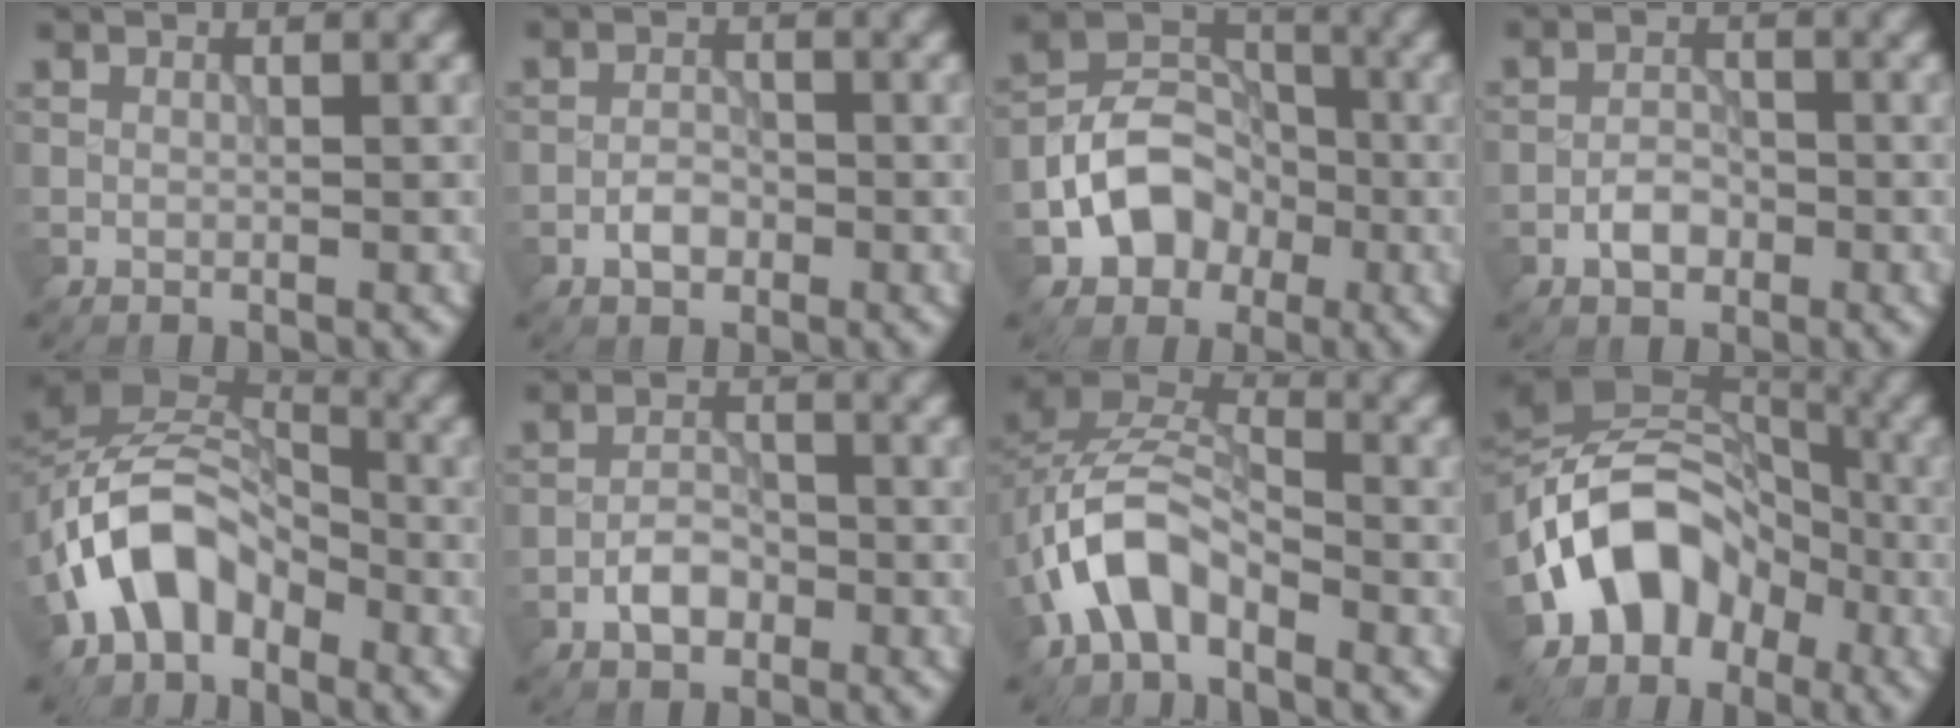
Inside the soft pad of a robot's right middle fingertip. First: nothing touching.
{"total": 2.0, "force": [-1.0, 1.1, 1.3], "torque": [-0.020, 0.004, -0.021]}
{"total": 6.1, "force": [-2.5, 4.8, 2.9], "torque": [-0.034, 0.008, -0.048]}
{"total": 2.3, "force": [-1.2, 1.4, 1.5], "torque": [-0.023, 0.006, -0.024]}
{"total": 7.8, "force": [-3.8, 5.0, 4.6], "torque": [-0.077, 0.011, -0.085]}
{"total": 2.8, "force": [-1.5, 1.6, 1.8], "torque": [-0.027, 0.008, -0.029]}
{"total": 6.4, "force": [-2.9, 3.8, 4.2], "torque": [-0.076, 0.012, -0.065]}
{"total": 10.3, "force": [-4.4, 7.8, 5.1], "torque": [-0.069, 0.016, -0.099]}